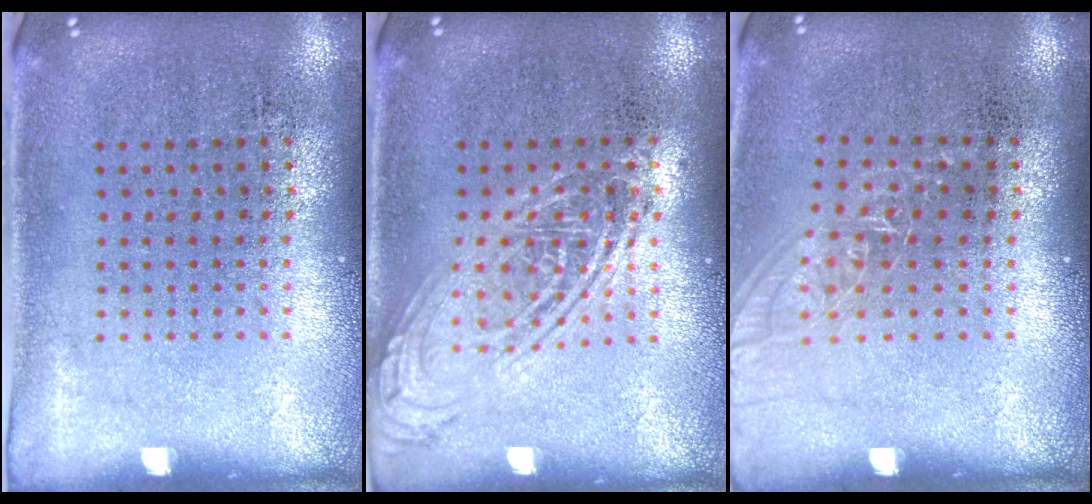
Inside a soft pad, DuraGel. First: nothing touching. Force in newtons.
{"total": 2.5, "press": 2.5, "slide": 0.3}
{"total": 1.0, "press": 1.0, "slide": 0.3}